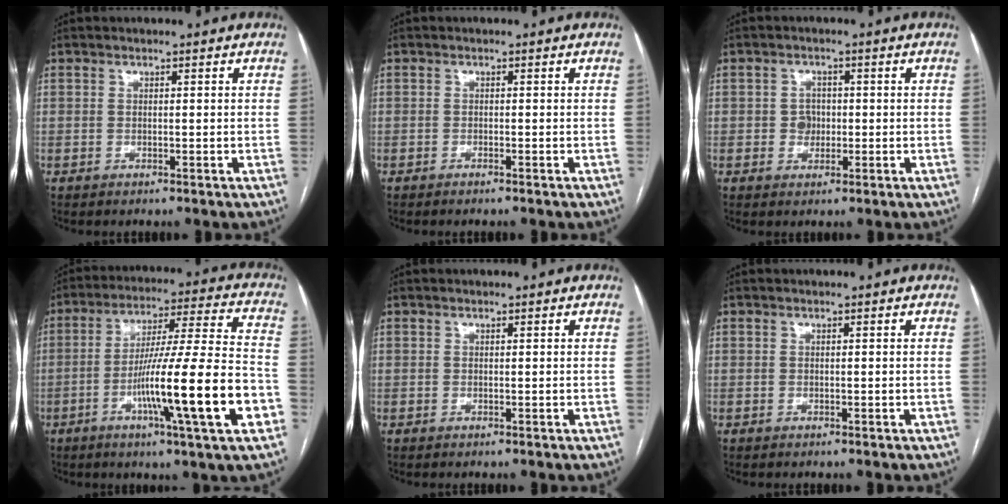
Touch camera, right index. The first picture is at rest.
{"total": 0.6, "force": [-0.6, -0.1, 0.2], "torque": [-0.006, 0.000, -0.010]}
{"total": 2.6, "force": [-0.2, 2.3, 1.2], "torque": [-0.011, 0.005, -0.002]}
{"total": 19.3, "force": [-6.3, -0.2, 18.2], "torque": [-0.283, -0.008, -0.102]}
{"total": 0.0}
{"total": 0.0}